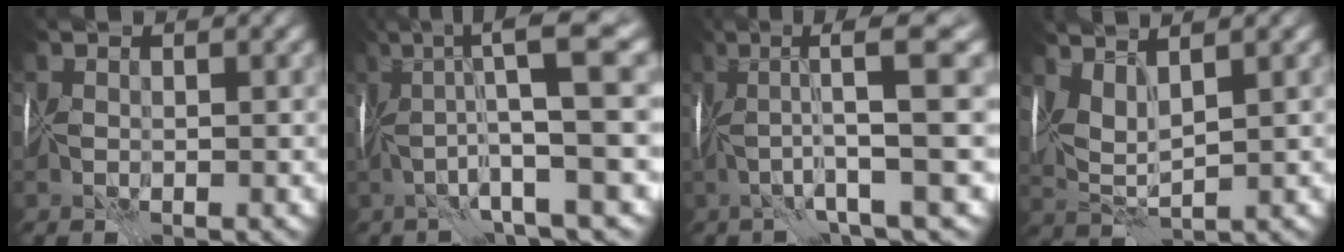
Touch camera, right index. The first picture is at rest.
{"total": 8.2, "force": [1.8, 0.5, 8.0], "torque": [-0.110, 0.024, 0.027]}
{"total": 7.5, "force": [1.4, 0.2, 7.3], "torque": [-0.105, 0.017, 0.027]}
{"total": 3.0, "force": [1.9, 0.6, 2.2], "torque": [-0.055, -0.001, 0.045]}